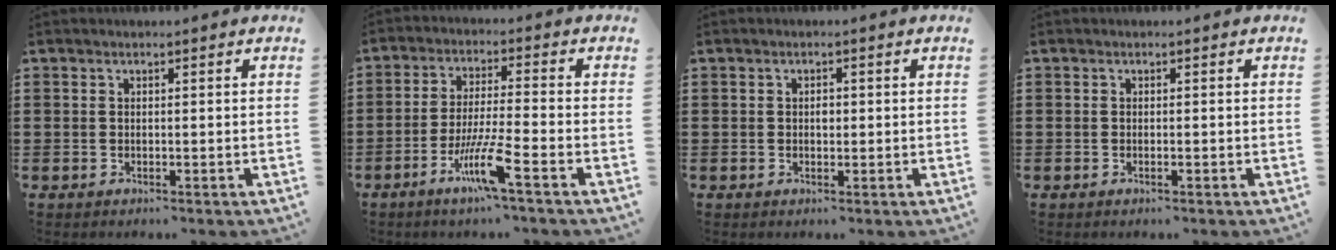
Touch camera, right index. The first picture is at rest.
{"total": 7.9, "force": [-4.4, 0.2, 6.5], "torque": [-0.130, -0.010, -0.085]}
{"total": 1.2, "force": [0.0, 0.7, 1.0], "torque": [-0.021, 0.003, 0.000]}
{"total": 0.0}